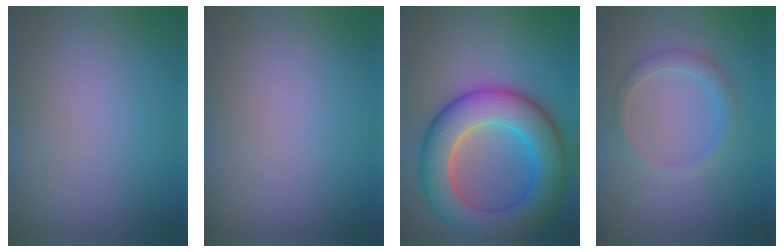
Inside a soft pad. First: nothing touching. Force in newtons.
{"total": 0.0}
{"total": 10.0, "press": 10.0, "slide": 0.3}
{"total": 1.9, "press": 1.9, "slide": 0.1}